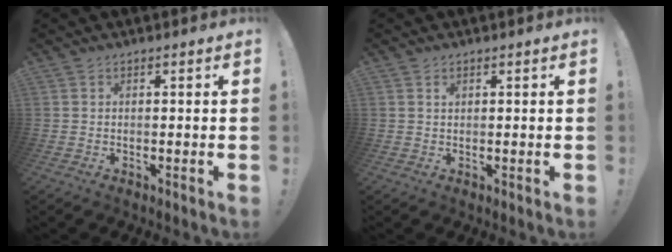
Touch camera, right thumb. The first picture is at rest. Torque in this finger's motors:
{"motor_torque": [-0.07, 0.08, 0.16, -0.11, 0.02]}